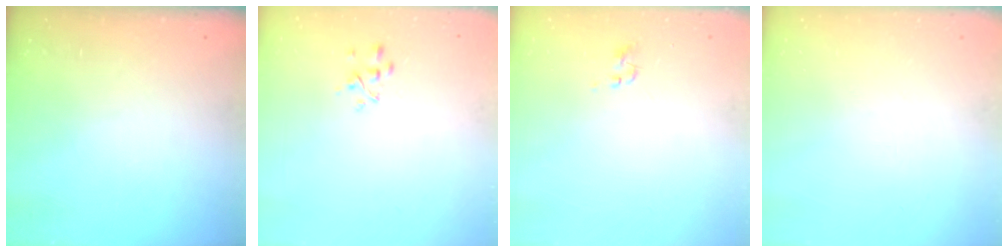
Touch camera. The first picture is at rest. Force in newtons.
{"total": 2.5, "press": 2.4, "slide": 0.8}
{"total": 0.0}
{"total": 0.0}